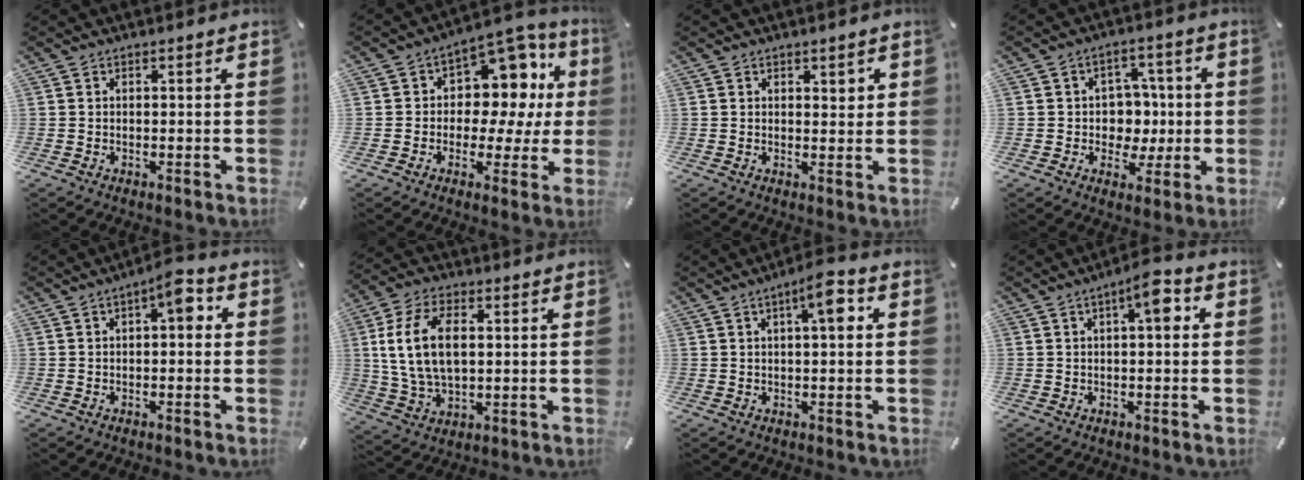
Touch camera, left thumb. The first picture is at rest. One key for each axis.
{"total": 10.2, "fx": 3.4, "fy": 7.9, "fz": 5.5, "tx": -0.059, "ty": -0.042, "tz": 0.064}
{"total": 1.6, "fx": 1.1, "fy": 0.9, "fz": 0.7, "tx": 0.004, "ty": -0.005, "tz": 0.016}
{"total": 8.0, "fx": 0.0, "fy": 7.7, "fz": 2.3, "tx": -0.022, "ty": 0.004, "tz": 0.004}
{"total": 5.7, "fx": 0.9, "fy": 2.4, "fz": 5.1, "tx": -0.077, "ty": 0.005, "tz": 0.006}
{"total": 12.9, "fx": 2.0, "fy": 7.9, "fz": 9.9, "tx": -0.220, "ty": 0.003, "tz": 0.033}
{"total": 6.9, "fx": 2.0, "fy": 1.8, "fz": 6.4, "tx": -0.103, "ty": -0.001, "tz": 0.027}
{"total": 6.5, "fx": 1.4, "fy": 2.1, "fz": 6.0, "tx": -0.084, "ty": 0.000, "tz": 0.015}